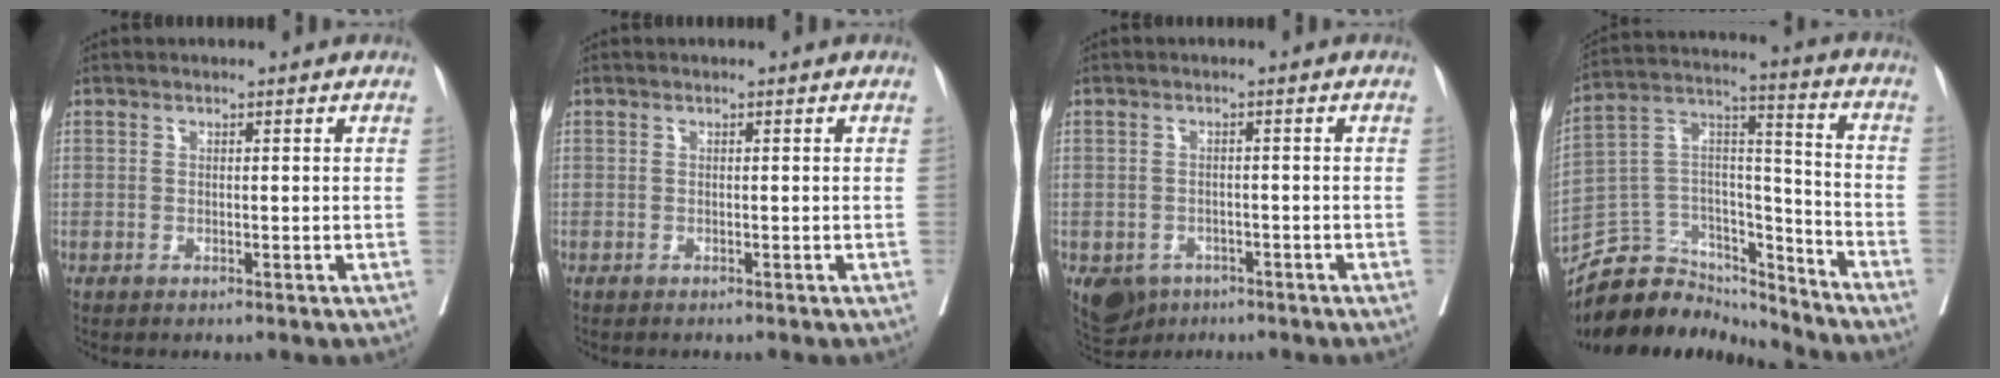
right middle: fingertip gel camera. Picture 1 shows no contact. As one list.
[{"total": 0.0}, {"total": 6.8, "force": [-4.0, 5.0, 2.2], "torque": [-0.042, 0.000, -0.057]}, {"total": 16.9, "force": [-15.9, 5.4, 1.7], "torque": [-0.025, 0.068, -0.270]}]